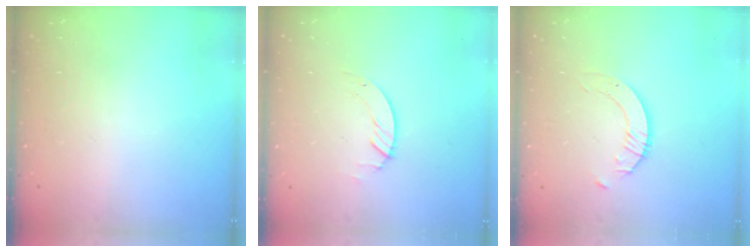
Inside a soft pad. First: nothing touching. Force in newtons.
{"total": 1.4, "press": 1.4, "slide": 0.2}
{"total": 2.1, "press": 2.1, "slide": 0.2}